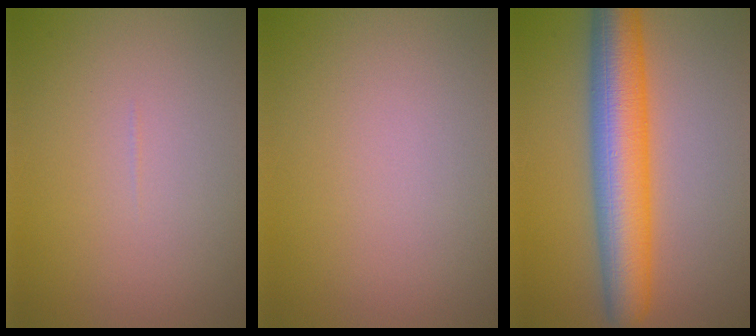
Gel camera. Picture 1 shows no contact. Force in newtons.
{"total": 0.0}
{"total": 9.1, "press": 9.1, "slide": 0.2}